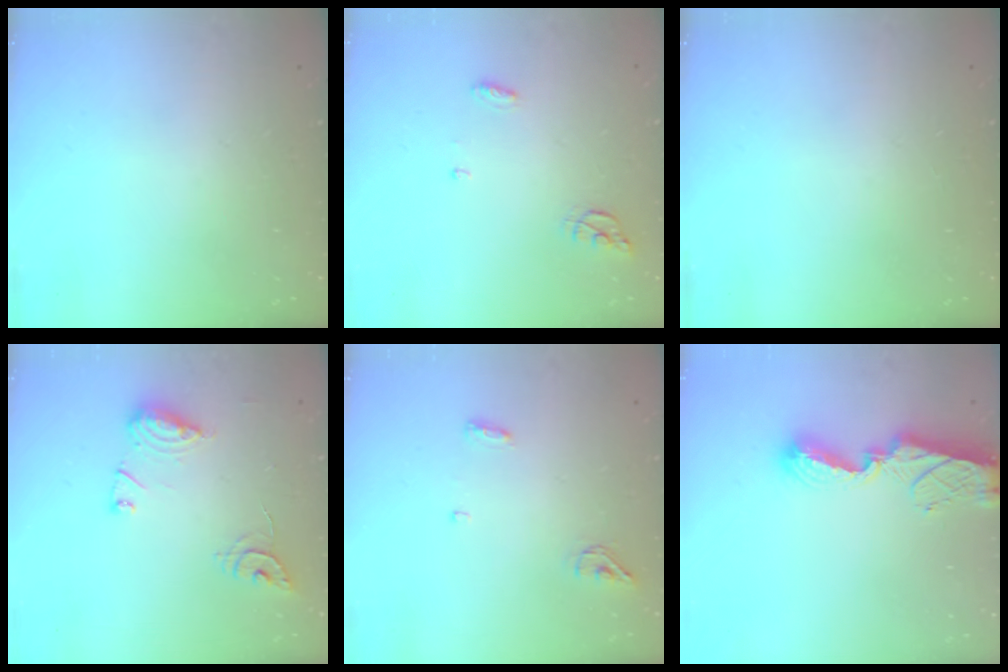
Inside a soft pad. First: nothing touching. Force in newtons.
{"total": 5.2, "press": 5.2, "slide": 0.2}
{"total": 0.0}
{"total": 10.8, "press": 10.8, "slide": 0.5}
{"total": 6.3, "press": 5.0, "slide": 3.9}
{"total": 10.2, "press": 10.1, "slide": 1.1}